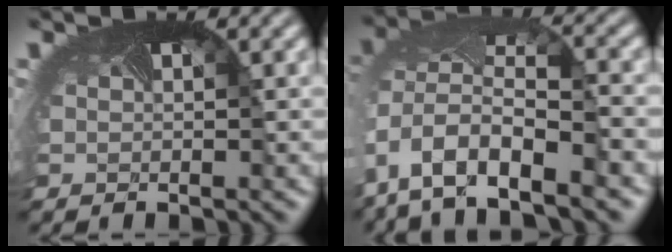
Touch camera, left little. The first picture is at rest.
{"total": 10.9, "force": [-6.1, 6.1, 6.6], "torque": [-0.174, -0.038, -0.077]}